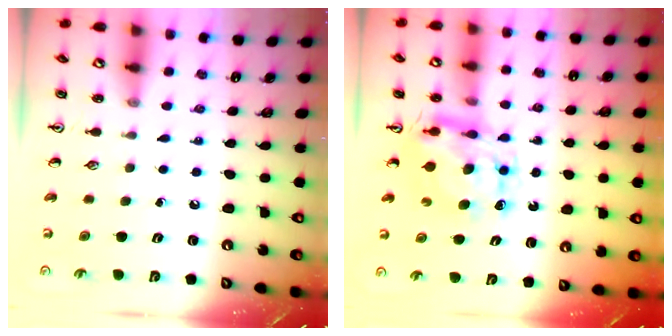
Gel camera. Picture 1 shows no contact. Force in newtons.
{"total": 8.7, "press": 8.7, "slide": 0.7}